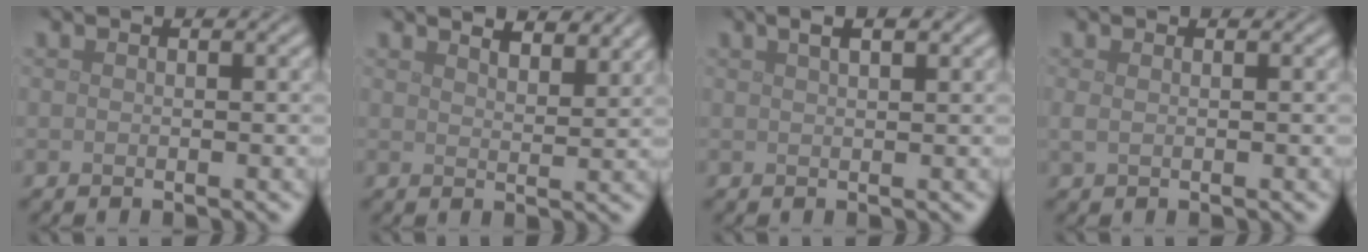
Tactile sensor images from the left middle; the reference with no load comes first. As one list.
[{"total": 5.0, "force": [4.1, 1.5, 2.4], "torque": [-0.018, 0.014, 0.033]}, {"total": 3.3, "force": [1.9, 1.3, 2.4], "torque": [-0.015, 0.008, 0.009]}, {"total": 0.7, "force": [0.2, 0.3, 0.6], "torque": [-0.015, 0.001, 0.005]}]